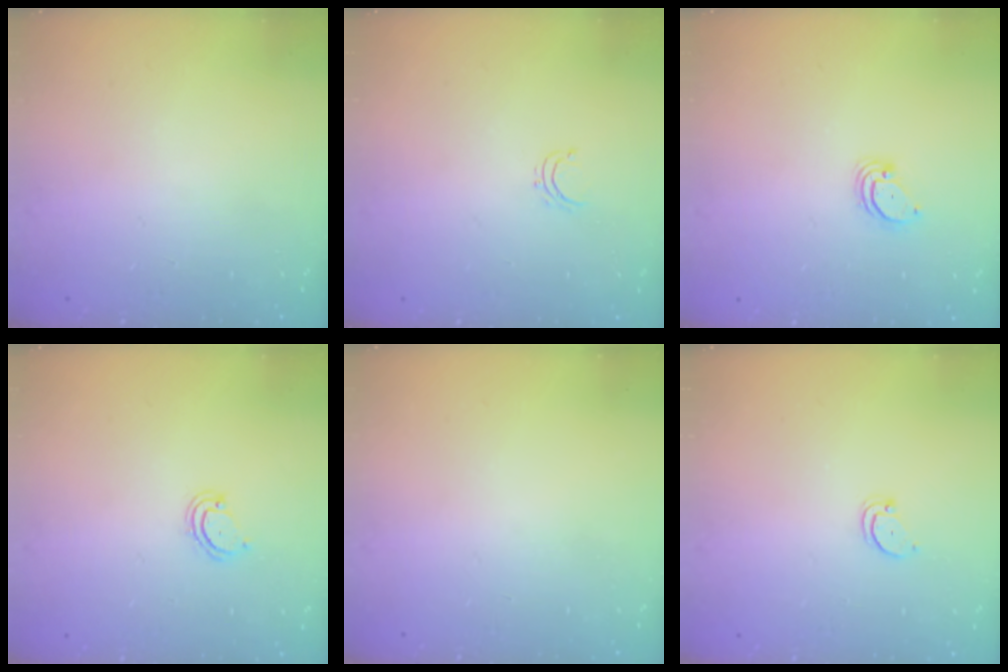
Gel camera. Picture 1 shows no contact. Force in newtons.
{"total": 3.6, "press": 3.6, "slide": 0.3}
{"total": 2.0, "press": 2.0, "slide": 0.1}
{"total": 3.9, "press": 3.9, "slide": 0.4}
{"total": 0.0}
{"total": 2.7, "press": 2.7, "slide": 0.2}